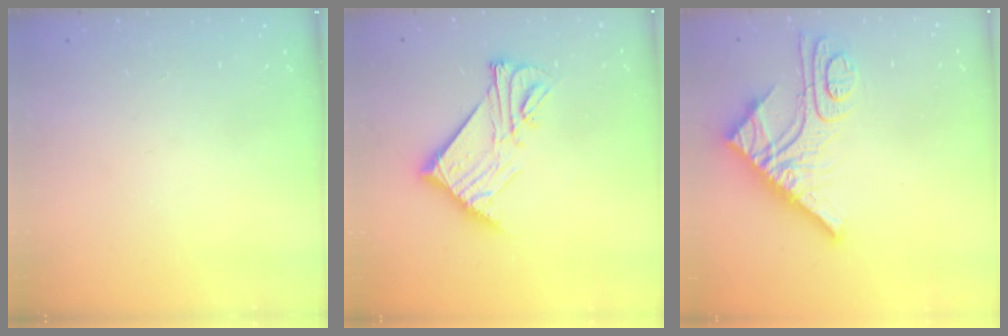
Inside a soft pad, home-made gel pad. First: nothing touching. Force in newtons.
{"total": 14.7, "press": 14.7, "slide": 0.4}
{"total": 15.3, "press": 15.3, "slide": 1.4}